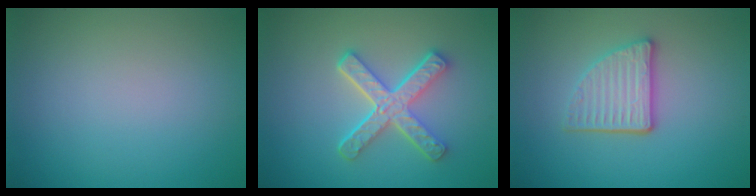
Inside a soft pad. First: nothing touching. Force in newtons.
{"total": 4.8, "press": 3.7, "slide": 3.0}
{"total": 3.8, "press": 3.1, "slide": 2.1}